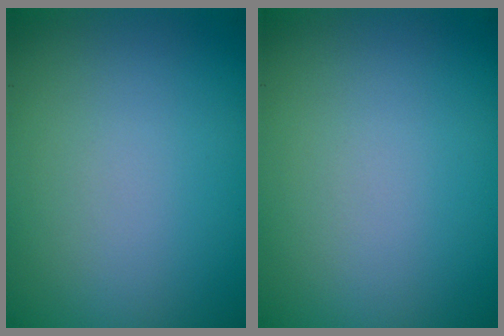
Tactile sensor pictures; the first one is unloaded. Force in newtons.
{"total": 0.0}